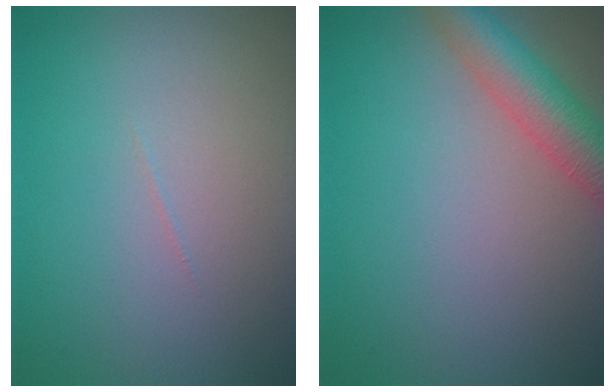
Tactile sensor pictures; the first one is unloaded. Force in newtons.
{"total": 5.0, "press": 4.9, "slide": 0.2}